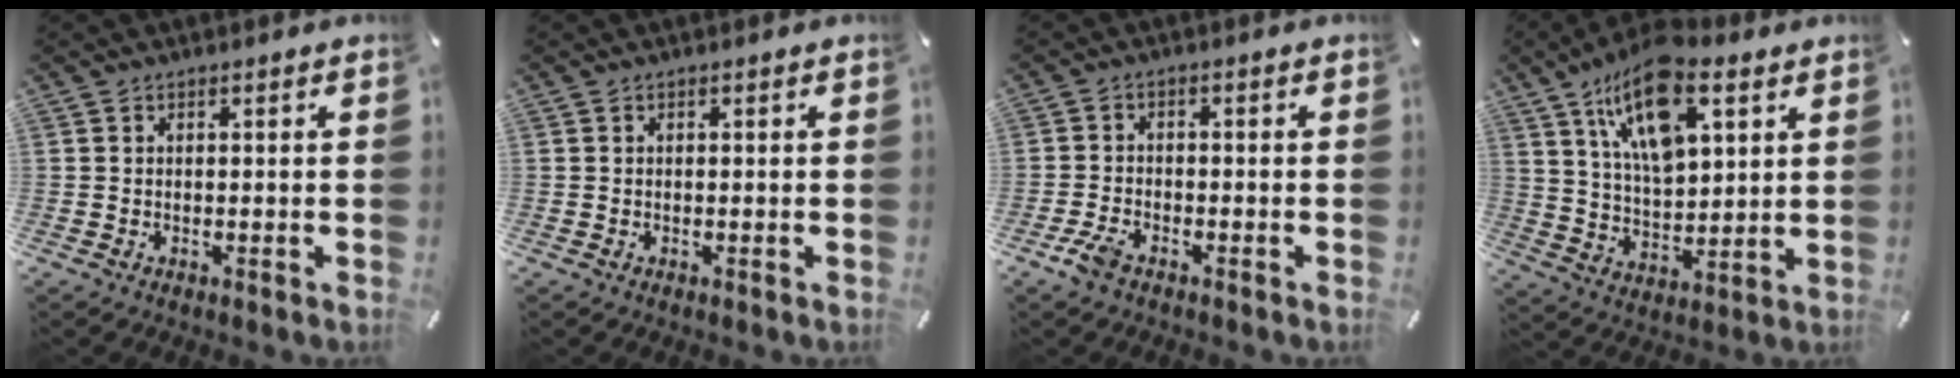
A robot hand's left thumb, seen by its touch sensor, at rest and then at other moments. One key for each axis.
{"total": 0.0}
{"total": 3.7, "fx": -2.6, "fy": 1.6, "fz": 2.1, "tx": -0.052, "ty": 0.006, "tz": -0.053}
{"total": 16.4, "fx": 9.1, "fy": 7.8, "fz": 11.2, "tx": -0.213, "ty": -0.028, "tz": 0.156}